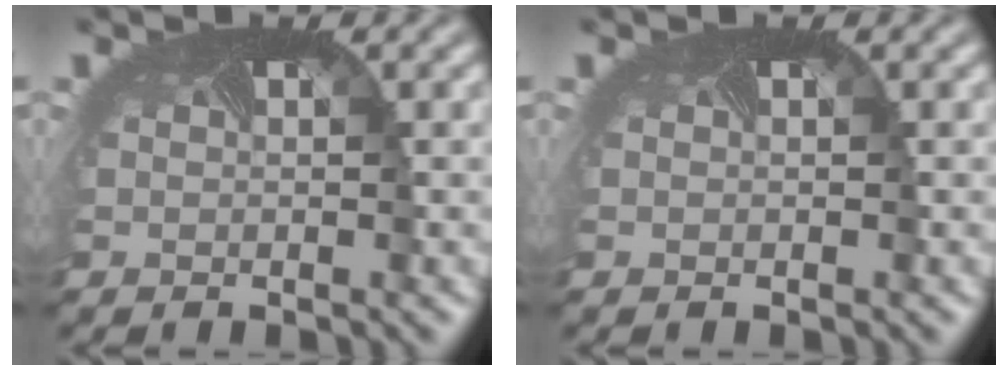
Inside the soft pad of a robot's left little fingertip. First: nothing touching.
{"total": 0.0}